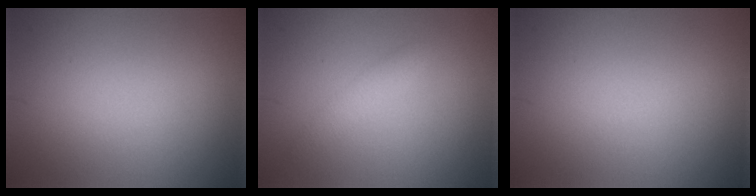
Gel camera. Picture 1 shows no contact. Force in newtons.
{"total": 1.6, "press": 1.6, "slide": 0.2}
{"total": 0.0}